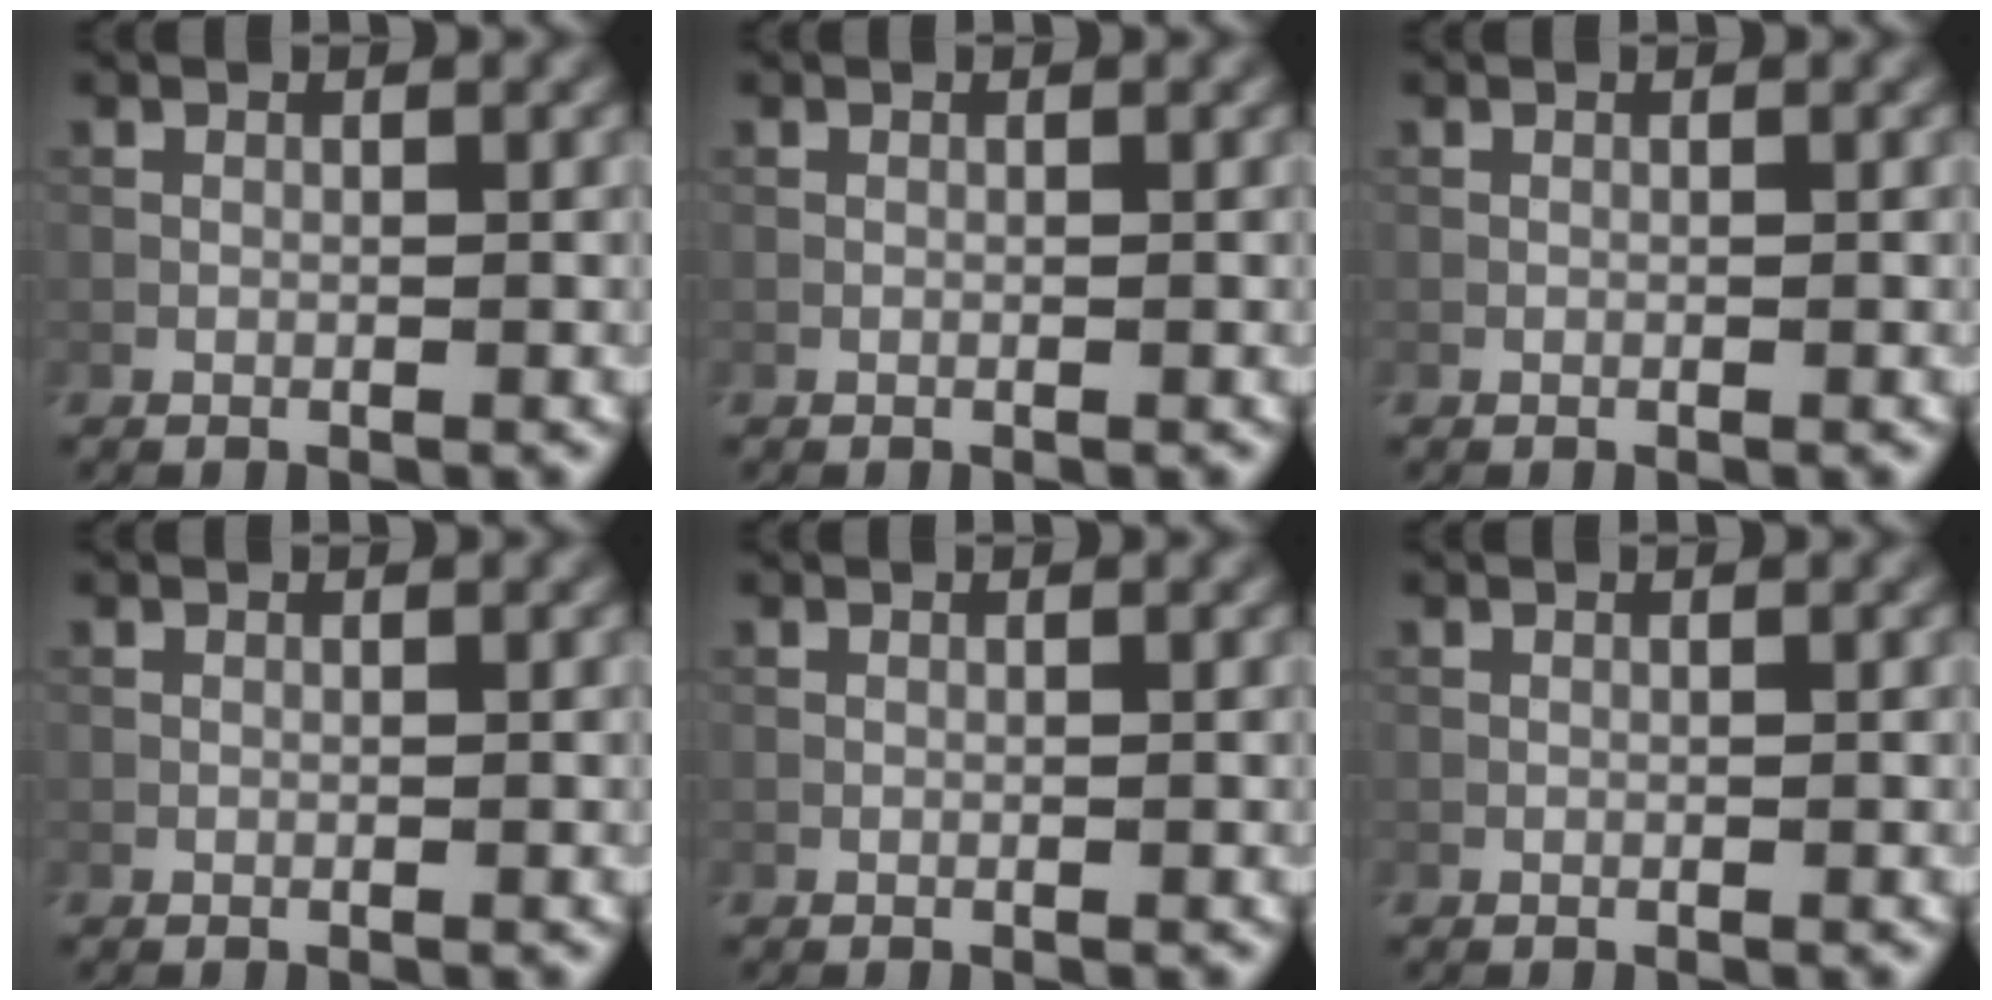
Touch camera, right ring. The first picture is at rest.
{"total": 0.0}
{"total": 0.0}
{"total": 0.0}
{"total": 0.0}
{"total": 0.0}